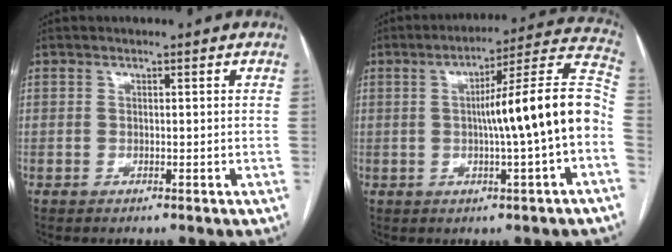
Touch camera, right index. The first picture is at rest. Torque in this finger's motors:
{"motor_torque": [1.16, -0.20, 0.72, 0.19]}